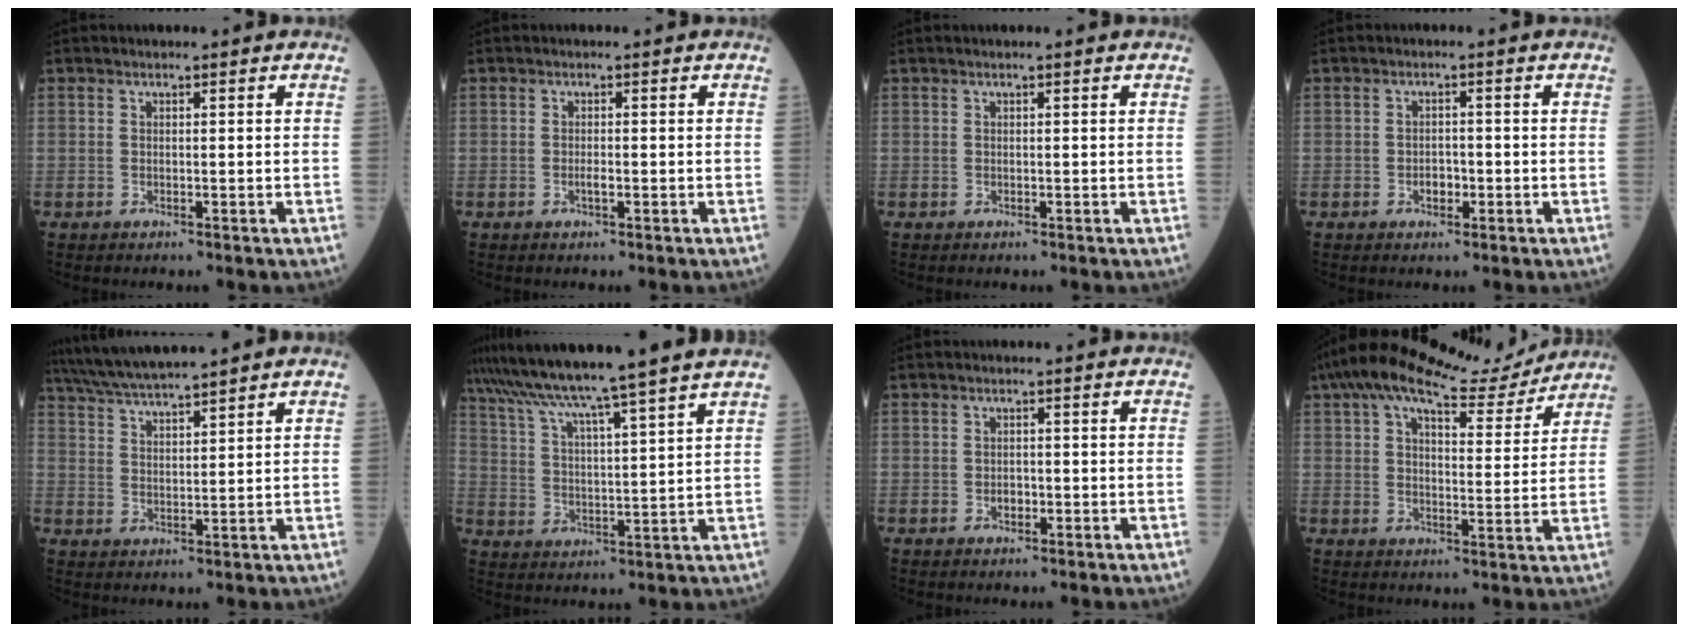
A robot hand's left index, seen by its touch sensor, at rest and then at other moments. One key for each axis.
{"total": 0.9, "fx": -0.4, "fy": 0.3, "fz": 0.8, "tx": -0.017, "ty": 0.001, "tz": -0.008}
{"total": 0.0}
{"total": 2.0, "fx": -0.9, "fy": 1.3, "fz": 1.2, "tx": -0.015, "ty": 0.007, "tz": -0.014}
{"total": 9.5, "fx": 8.5, "fy": -0.3, "fz": 4.1, "tx": -0.078, "ty": 0.022, "tz": 0.149}
{"total": 15.6, "fx": 13.3, "fy": -2.5, "fz": 7.9, "tx": -0.136, "ty": -0.008, "tz": 0.199}
{"total": 1.4, "fx": -0.6, "fy": 1.0, "fz": 0.8, "tx": -0.012, "ty": 0.004, "tz": -0.008}
{"total": 15.6, "fx": 13.5, "fy": 3.4, "fz": 7.0, "tx": -0.117, "ty": 0.029, "tz": 0.195}